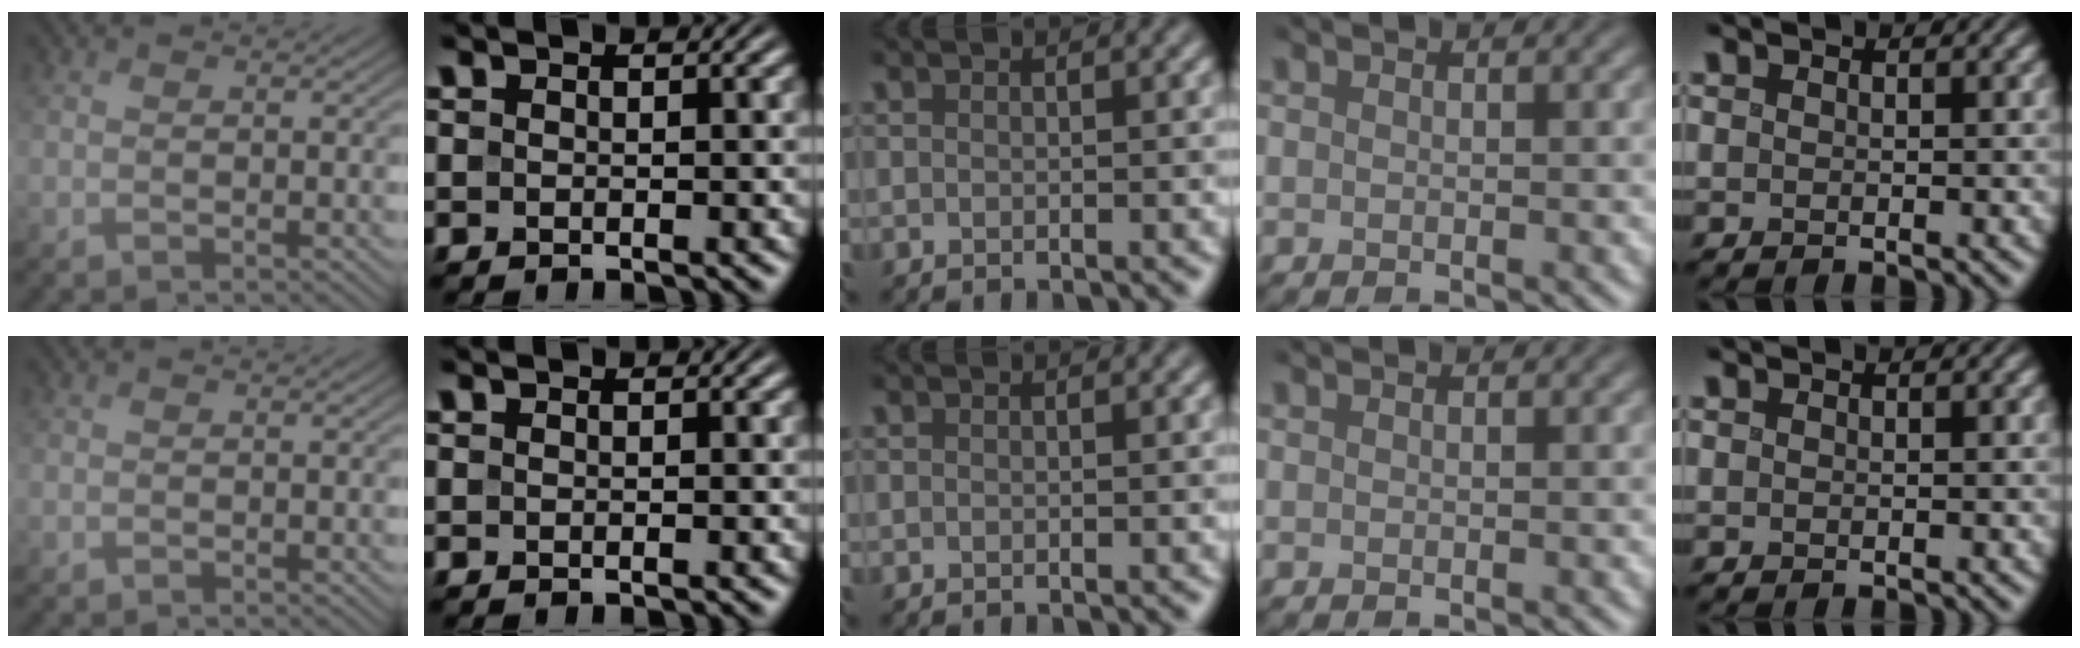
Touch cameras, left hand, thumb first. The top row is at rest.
{}